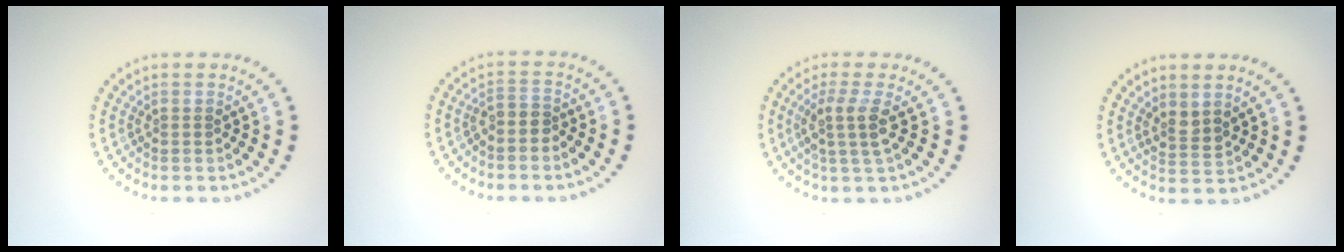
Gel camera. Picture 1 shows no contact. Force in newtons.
{"total": 1.3, "press": 0.9, "slide": 0.9}
{"total": 2.7, "press": 2.1, "slide": 1.7}
{"total": 1.6, "press": 1.3, "slide": 1.0}